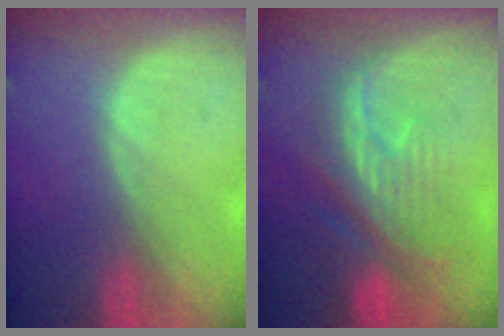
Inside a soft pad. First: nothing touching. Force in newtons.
{"total": 10.1, "press": 8.9, "slide": 4.7}